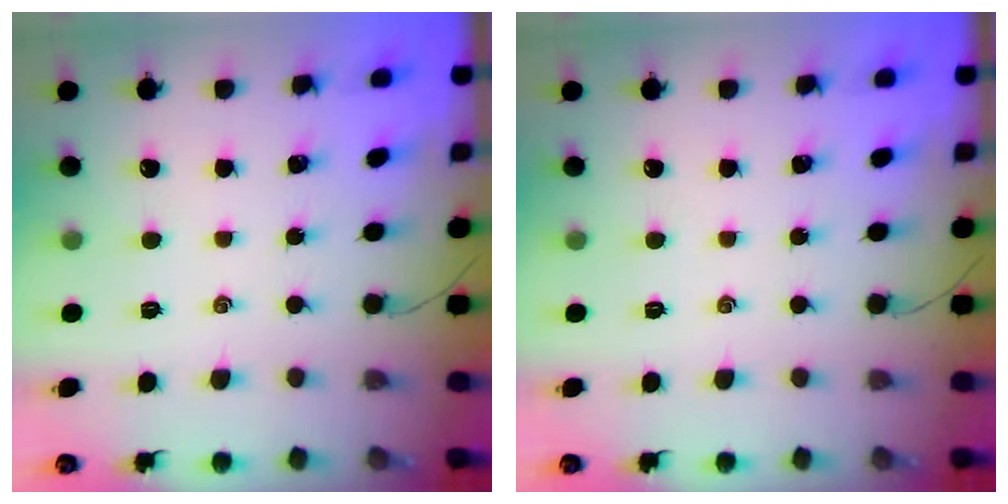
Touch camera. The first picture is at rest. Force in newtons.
{"total": 0.0}